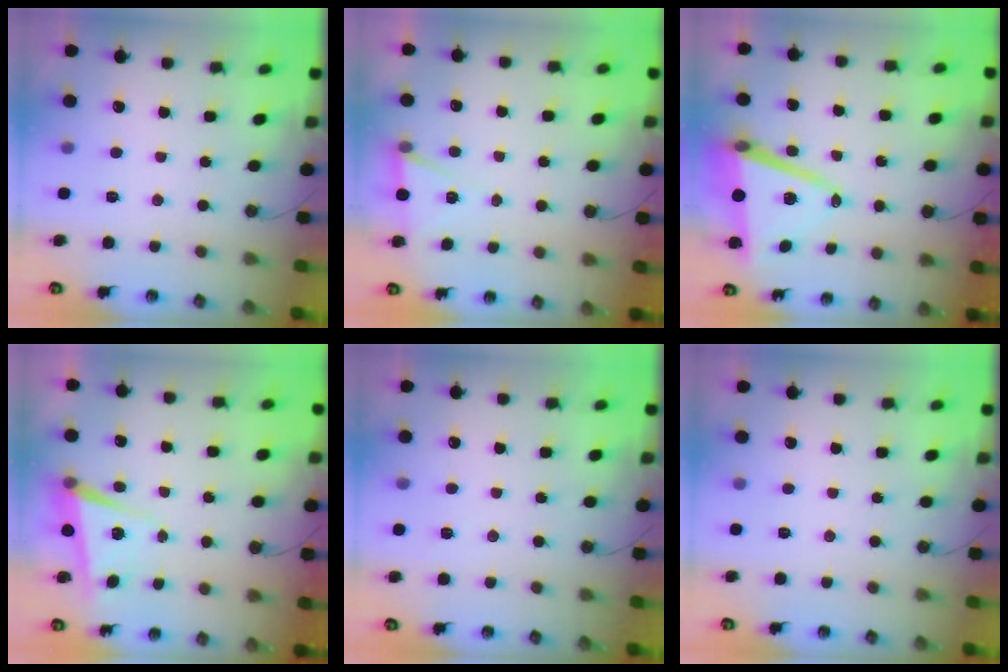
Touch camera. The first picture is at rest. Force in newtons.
{"total": 4.9, "press": 2.1, "slide": 4.4}
{"total": 11.8, "press": 11.4, "slide": 2.9}
{"total": 5.9, "press": 5.7, "slide": 1.5}
{"total": 2.0, "press": 0.8, "slide": 1.8}
{"total": 0.0}